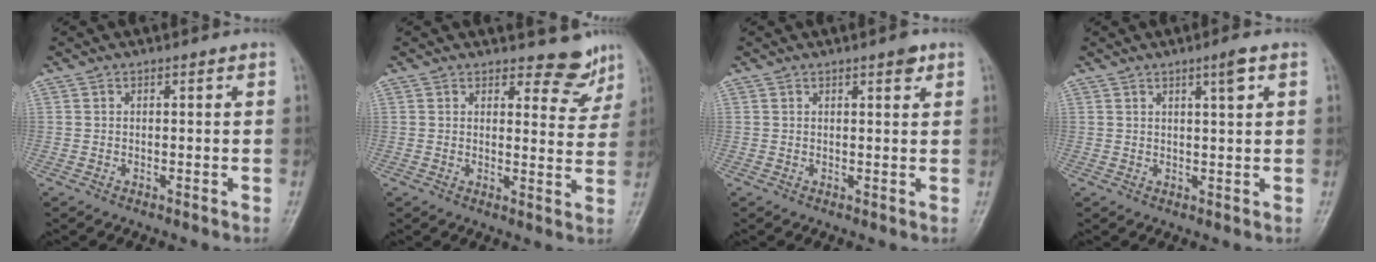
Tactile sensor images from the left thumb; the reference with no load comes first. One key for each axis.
{"total": 5.9, "fx": 5.2, "fy": 2.5, "fz": 1.3, "tx": 0.010, "ty": -0.048, "tz": 0.059}
{"total": 2.1, "fx": 1.3, "fy": 0.6, "fz": 1.5, "tx": -0.017, "ty": -0.006, "tz": 0.016}
{"total": 3.1, "fx": 1.6, "fy": 0.2, "fz": 2.6, "tx": -0.041, "ty": -0.006, "tz": 0.026}